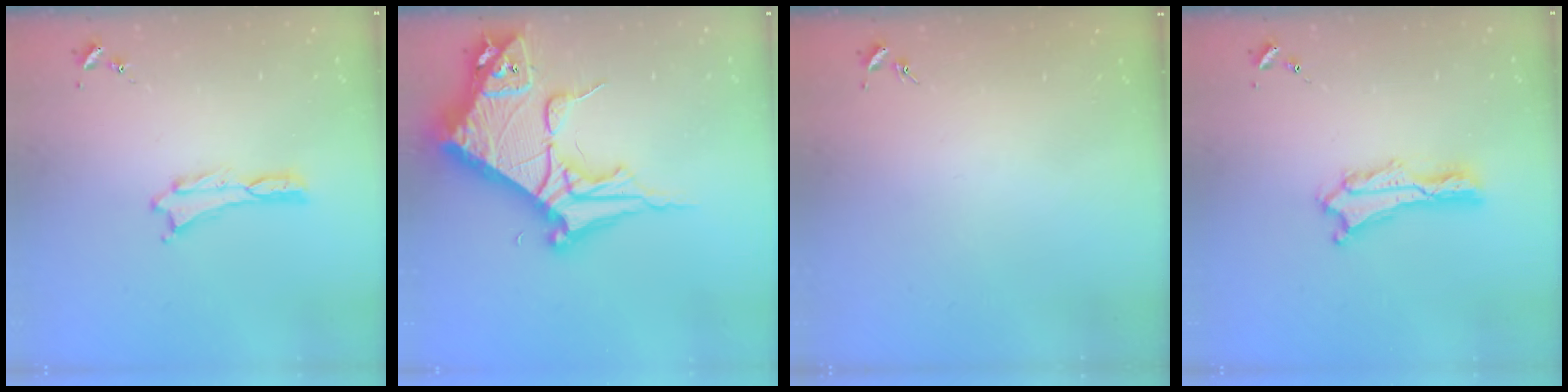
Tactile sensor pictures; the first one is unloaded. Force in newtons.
{"total": 10.6, "press": 10.6, "slide": 1.1}
{"total": 0.0}
{"total": 2.2, "press": 2.2, "slide": 0.3}